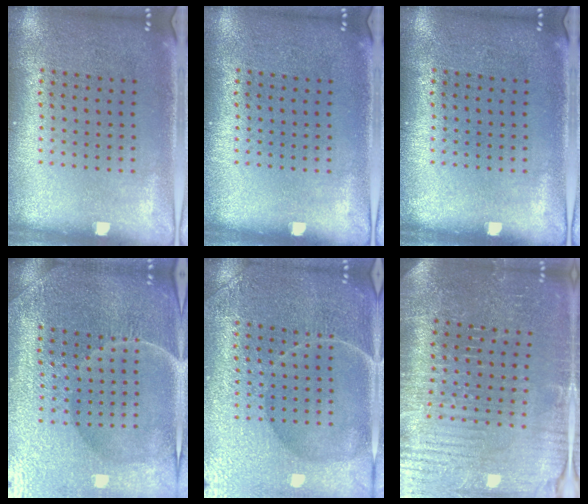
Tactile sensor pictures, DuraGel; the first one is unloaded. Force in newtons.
{"total": 0.0}
{"total": 0.0}
{"total": 5.0, "press": 4.8, "slide": 1.7}
{"total": 4.4, "press": 4.3, "slide": 0.8}
{"total": 4.2, "press": 4.0, "slide": 1.2}